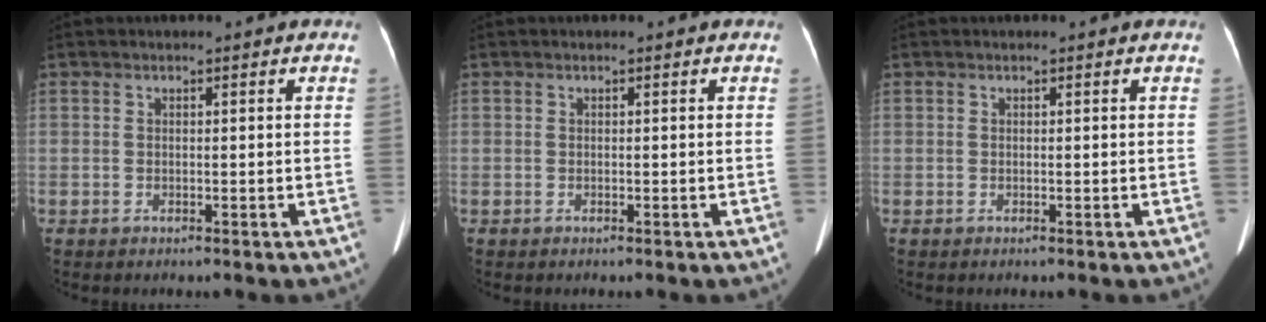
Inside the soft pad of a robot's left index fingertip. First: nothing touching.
{"total": 0.0}
{"total": 0.0}